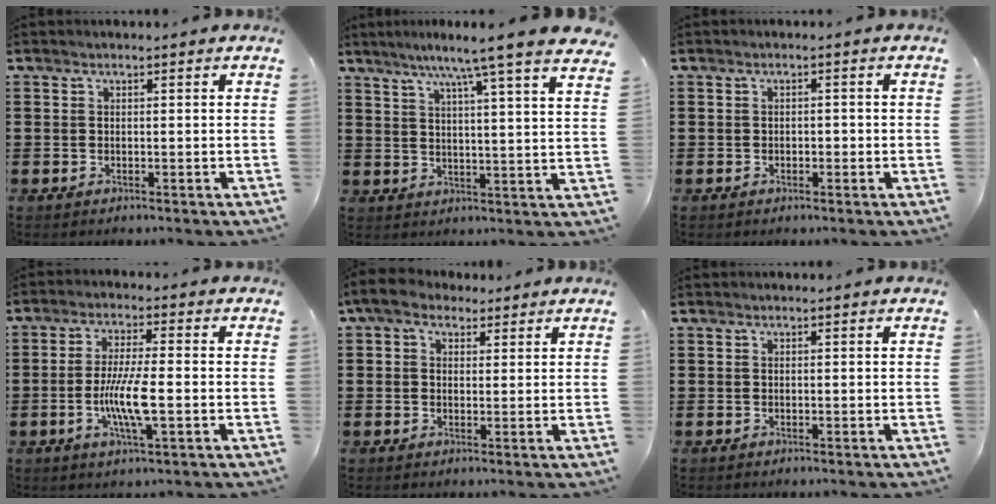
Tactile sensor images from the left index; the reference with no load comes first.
{"total": 7.4, "force": [6.0, -1.1, 4.2], "torque": [-0.096, -0.032, 0.094]}
{"total": 1.0, "force": [-0.5, 0.6, 0.5], "torque": [-0.013, 0.001, -0.014]}
{"total": 7.5, "force": [-1.7, 1.3, 7.2], "torque": [-0.141, -0.007, -0.035]}
{"total": 3.9, "force": [2.3, 2.5, 2.0], "torque": [-0.050, 0.010, 0.043]}
{"total": 0.0}